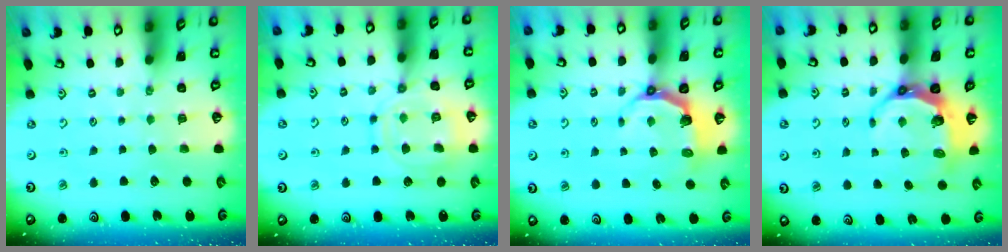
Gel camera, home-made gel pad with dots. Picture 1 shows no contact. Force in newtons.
{"total": 13.4, "press": 13.4, "slide": 1.2}
{"total": 4.9, "press": 3.2, "slide": 3.7}
{"total": 8.8, "press": 7.8, "slide": 3.9}